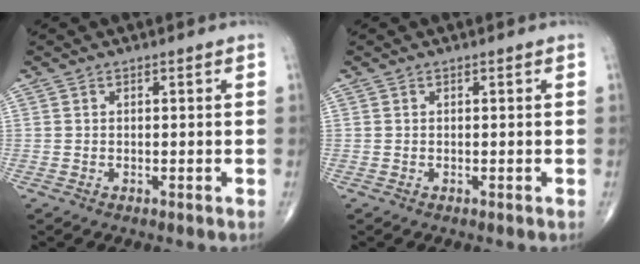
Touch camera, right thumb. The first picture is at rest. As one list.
[{"total": 0.0}]